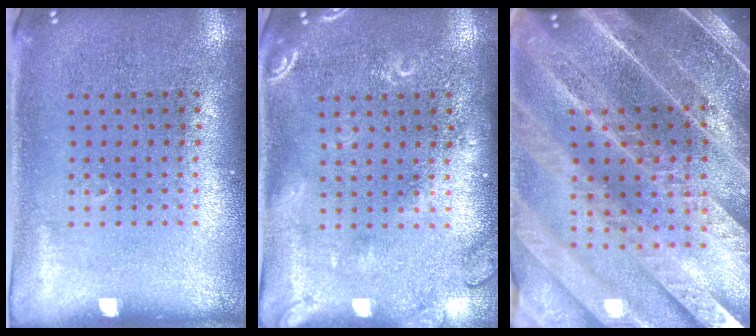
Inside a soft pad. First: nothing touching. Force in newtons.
{"total": 2.5, "press": 2.4, "slide": 0.5}
{"total": 5.6, "press": 4.7, "slide": 3.0}